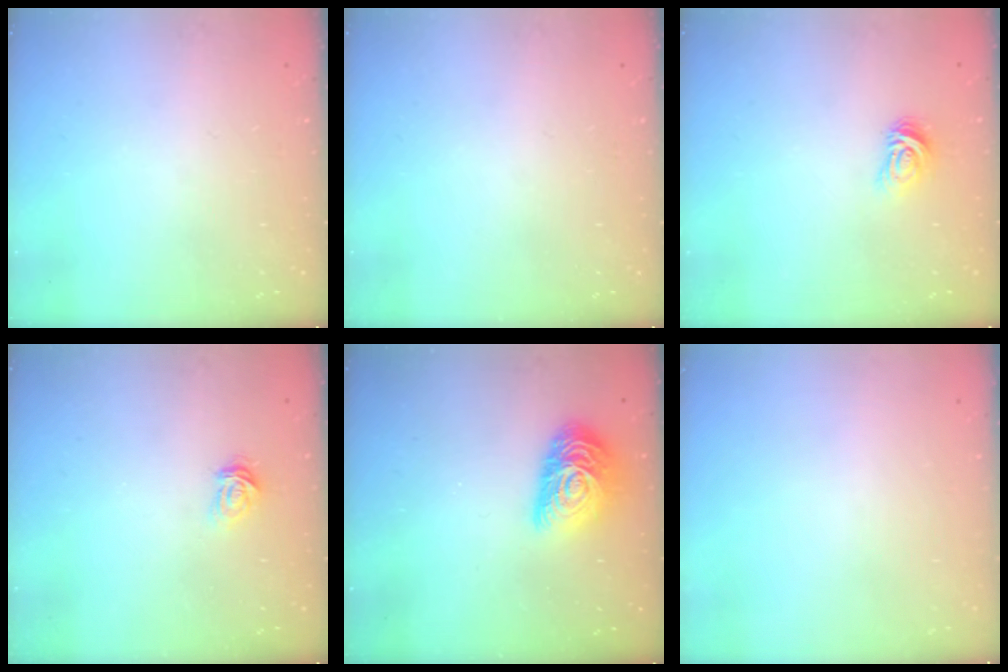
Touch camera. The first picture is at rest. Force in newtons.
{"total": 0.0}
{"total": 5.1, "press": 5.1, "slide": 0.5}
{"total": 3.3, "press": 3.2, "slide": 0.3}
{"total": 14.2, "press": 14.2, "slide": 1.1}
{"total": 0.0}